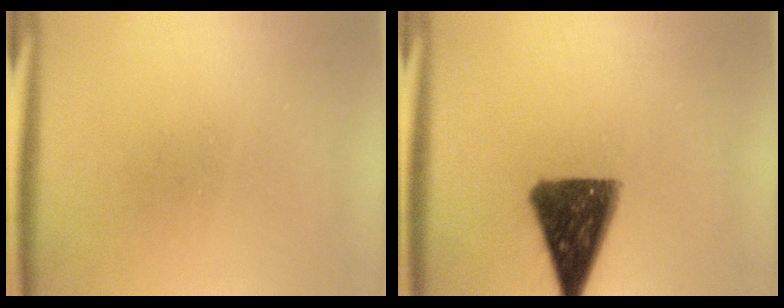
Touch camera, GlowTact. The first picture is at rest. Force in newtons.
{"total": 12.3}